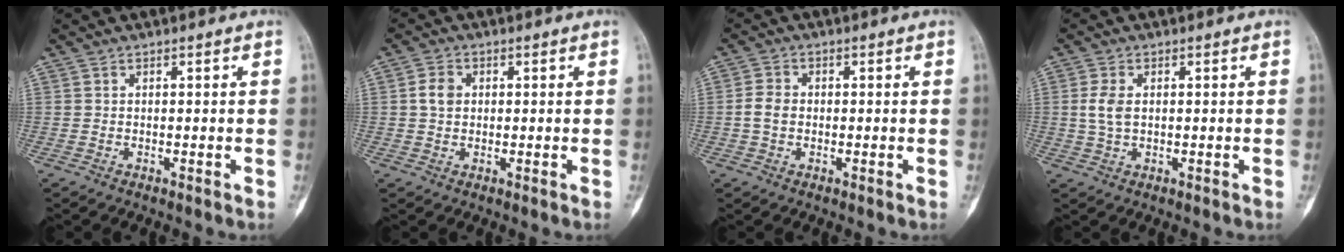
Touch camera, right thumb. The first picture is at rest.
{"total": 3.3, "force": [0.5, 2.6, 2.0], "torque": [-0.031, 0.003, 0.007]}
{"total": 3.3, "force": [-0.3, 2.6, 2.1], "torque": [-0.041, 0.010, -0.011]}
{"total": 3.8, "force": [0.4, 2.3, 3.0], "torque": [-0.068, 0.003, 0.008]}